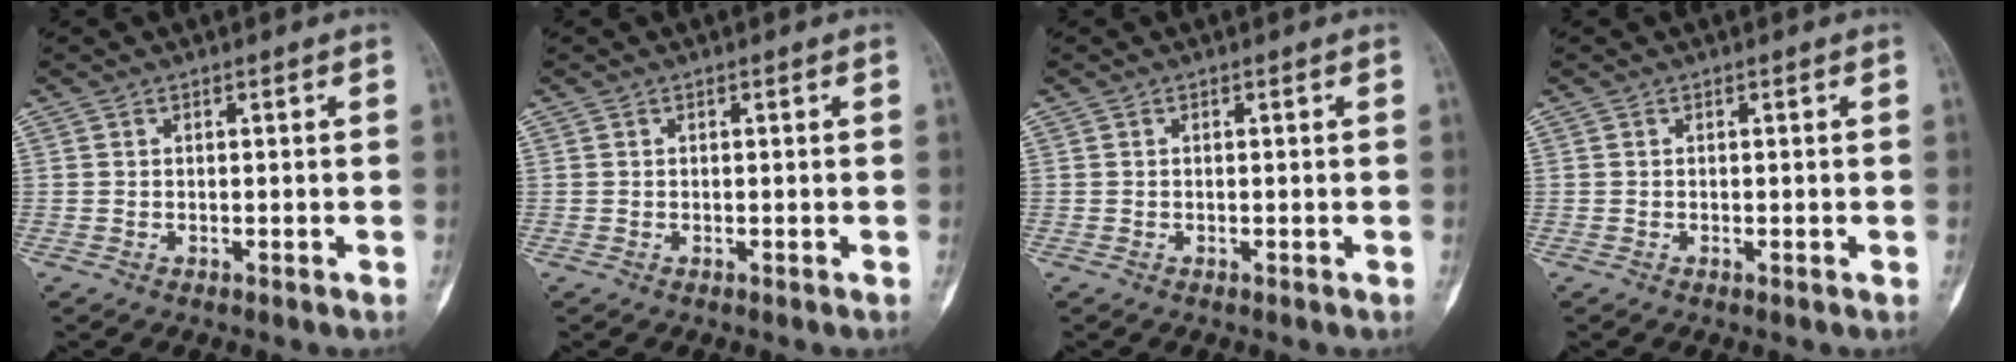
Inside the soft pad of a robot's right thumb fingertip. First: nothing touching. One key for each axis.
{"total": 0.0}
{"total": 0.0}
{"total": 0.0}